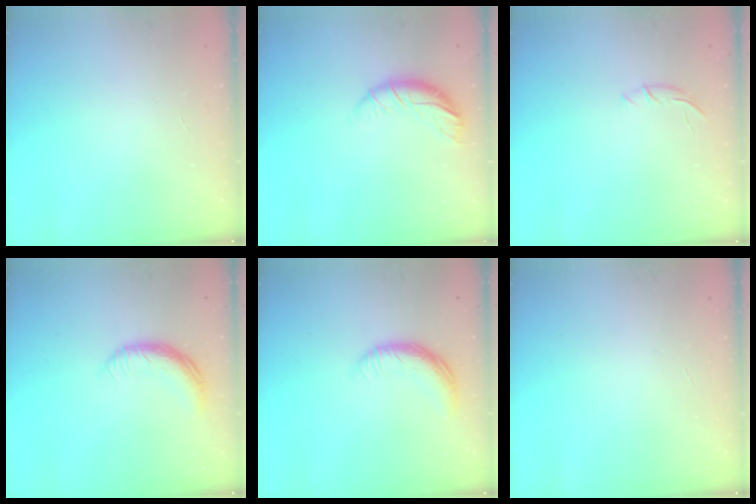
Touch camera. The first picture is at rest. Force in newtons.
{"total": 9.8, "press": 9.7, "slide": 1.1}
{"total": 6.3, "press": 6.2, "slide": 1.0}
{"total": 10.7, "press": 10.7, "slide": 0.5}
{"total": 10.7, "press": 10.7, "slide": 0.5}
{"total": 0.0}